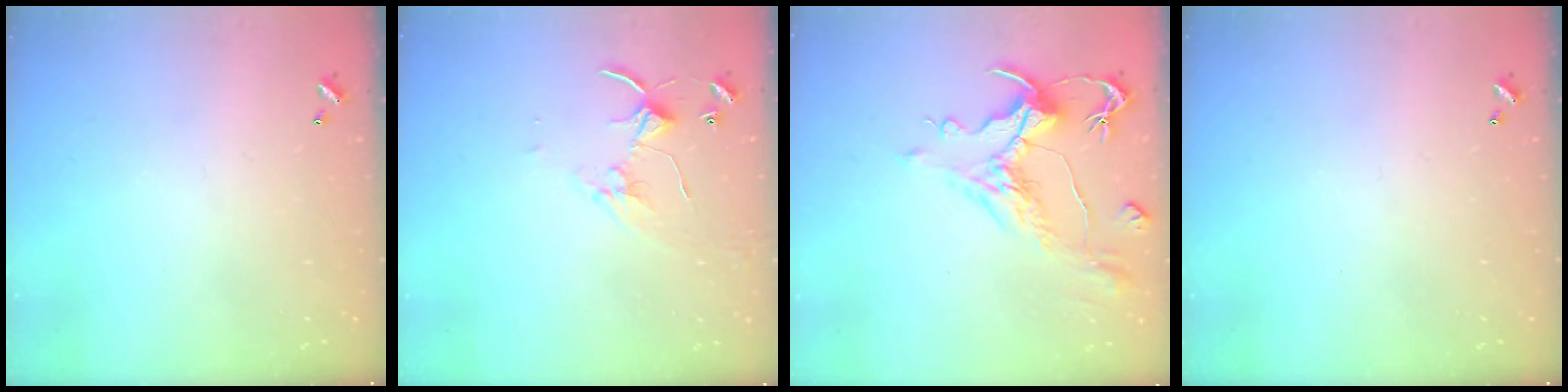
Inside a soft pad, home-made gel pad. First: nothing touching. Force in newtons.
{"total": 5.5, "press": 5.5, "slide": 0.3}
{"total": 1.6, "press": 0.7, "slide": 1.4}
{"total": 0.0}